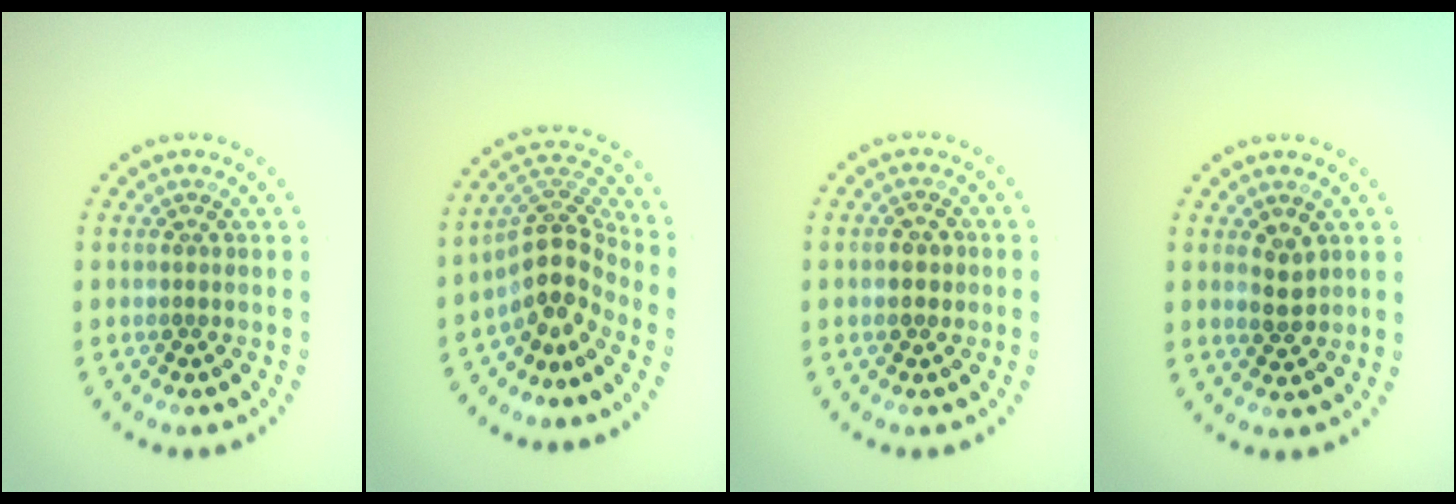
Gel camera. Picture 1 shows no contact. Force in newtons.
{"total": 4.5, "press": 3.2, "slide": 3.1}
{"total": 1.3, "press": 1.2, "slide": 0.2}
{"total": 1.9, "press": 1.8, "slide": 0.6}